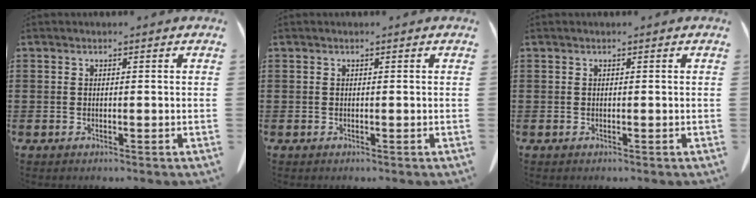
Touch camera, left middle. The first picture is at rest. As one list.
[{"total": 0.0}, {"total": 0.0}]